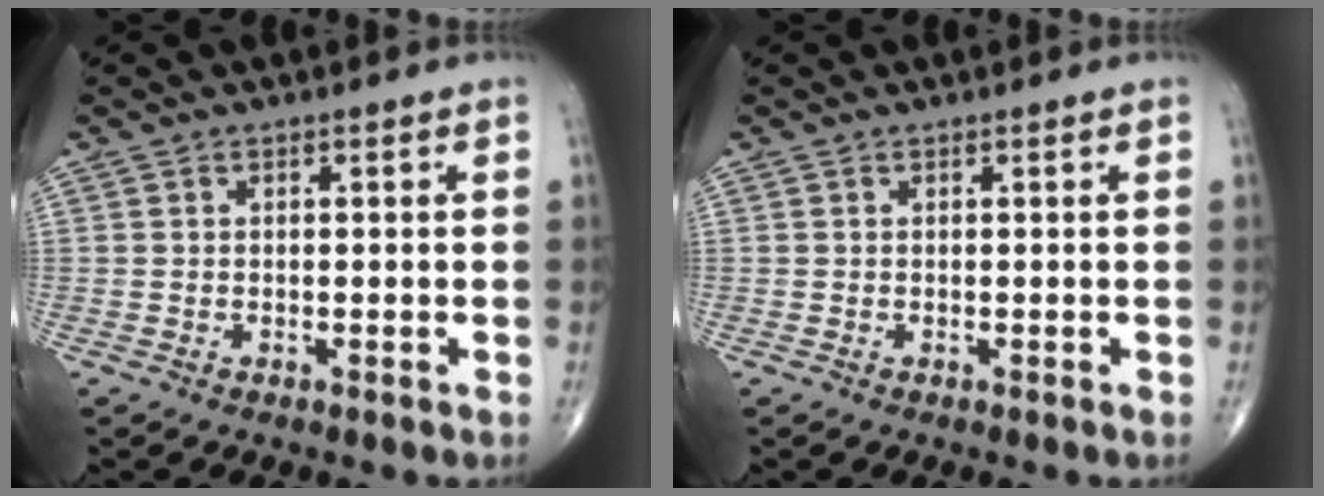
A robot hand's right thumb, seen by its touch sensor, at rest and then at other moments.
{"total": 0.0}